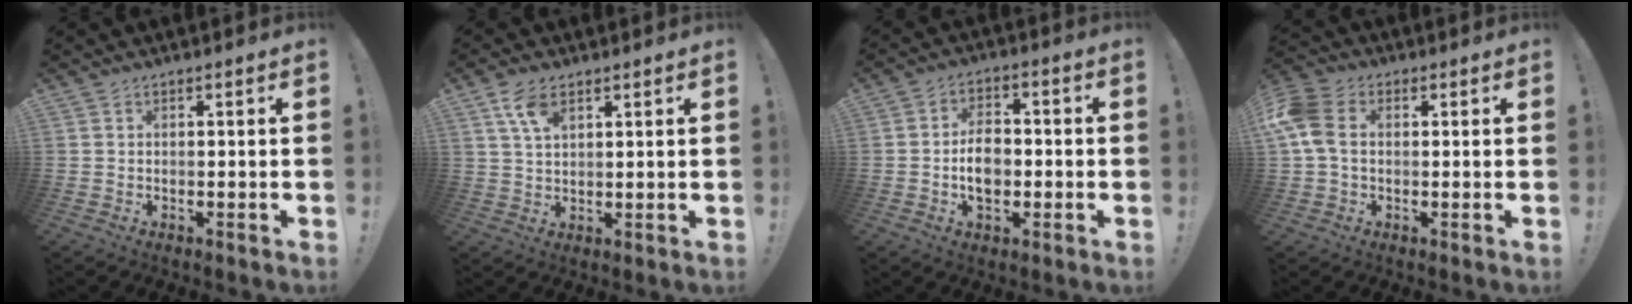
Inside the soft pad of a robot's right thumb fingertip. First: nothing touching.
{"total": 6.4, "force": [3.6, 3.1, 4.3], "torque": [-0.076, -0.013, 0.067]}
{"total": 8.8, "force": [-1.2, 6.3, 6.1], "torque": [-0.099, 0.005, -0.023]}
{"total": 10.2, "force": [1.3, 7.1, 7.2], "torque": [-0.157, 0.005, 0.027]}